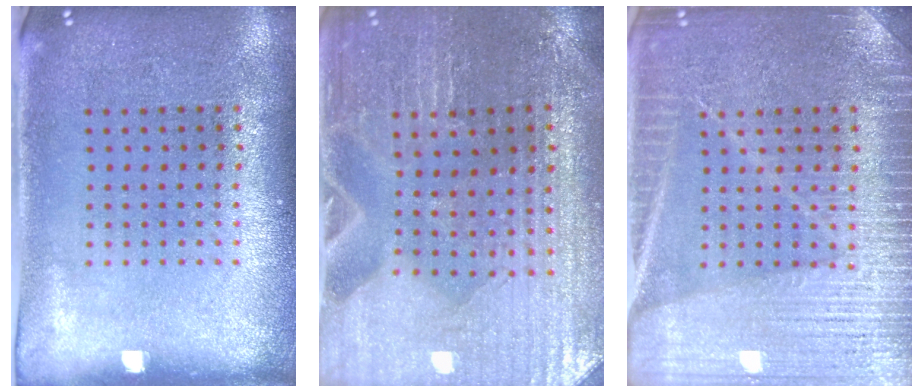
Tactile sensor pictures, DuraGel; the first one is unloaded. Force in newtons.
{"total": 1.7, "press": 1.7, "slide": 0.2}
{"total": 3.7, "press": 3.7, "slide": 0.6}